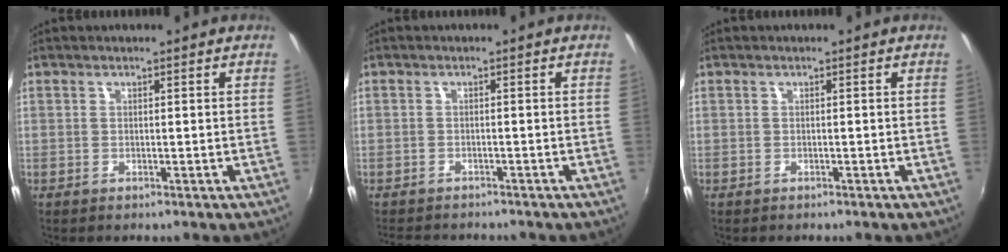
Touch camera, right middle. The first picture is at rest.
{"total": 4.9, "force": [-4.4, 1.7, 1.2], "torque": [-0.038, -0.005, -0.070]}
{"total": 0.7, "force": [-0.6, 0.3, 0.1], "torque": [-0.006, -0.001, -0.008]}